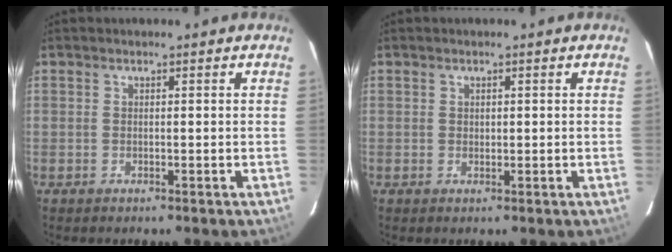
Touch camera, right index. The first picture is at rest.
{"total": 0.6, "force": [0.2, 0.6, 0.2], "torque": [-0.003, 0.003, 0.005]}